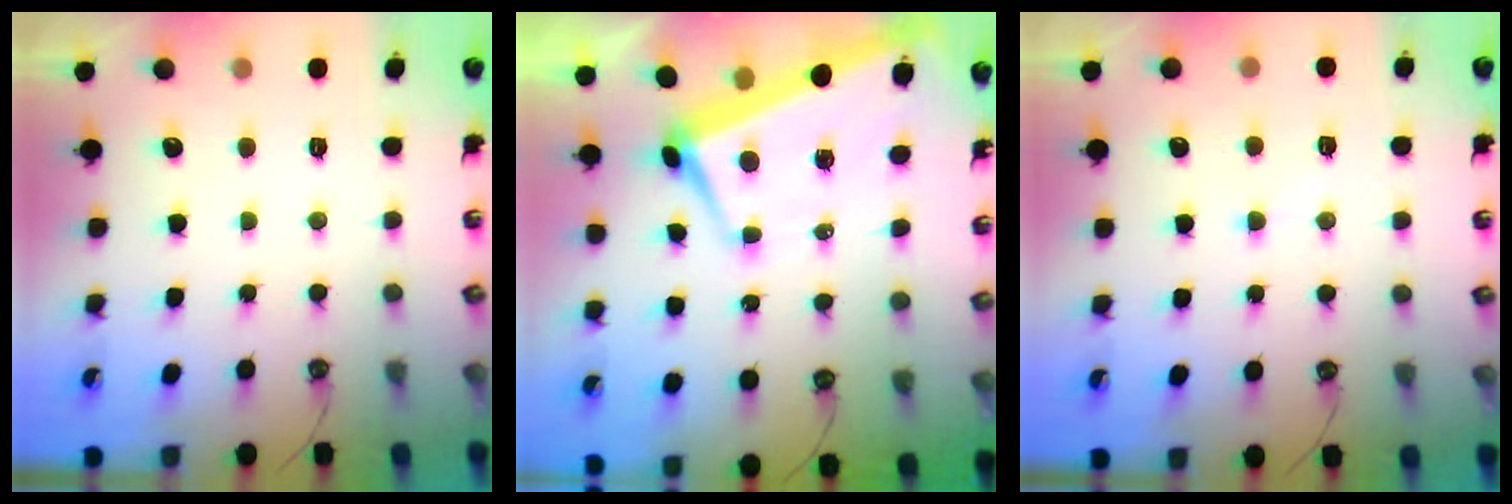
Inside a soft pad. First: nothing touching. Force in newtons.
{"total": 1.1, "press": 0.4, "slide": 1.0}
{"total": 1.3, "press": 1.2, "slide": 0.5}